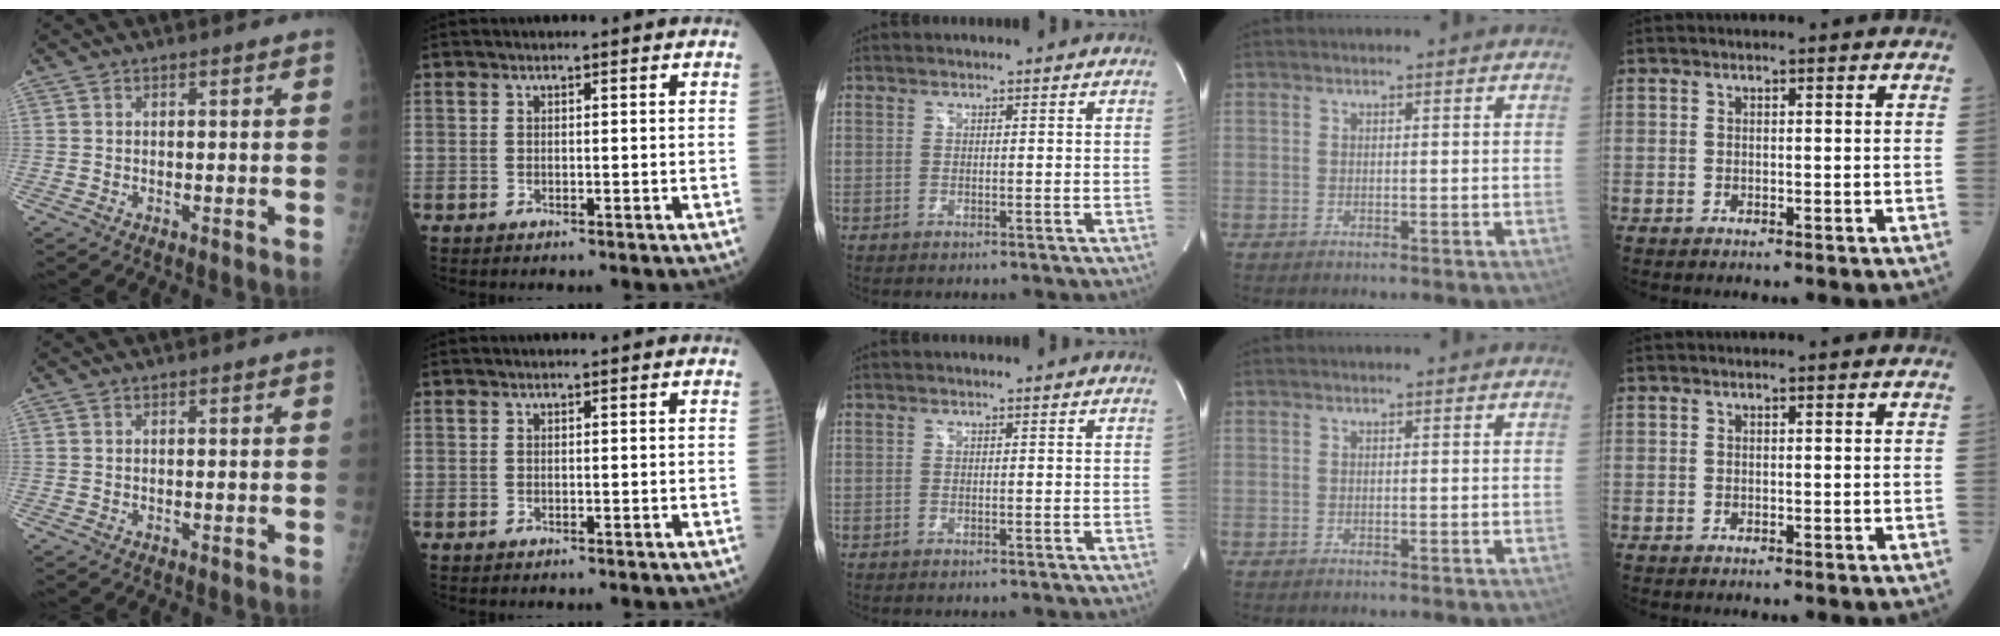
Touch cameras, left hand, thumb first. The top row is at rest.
{}